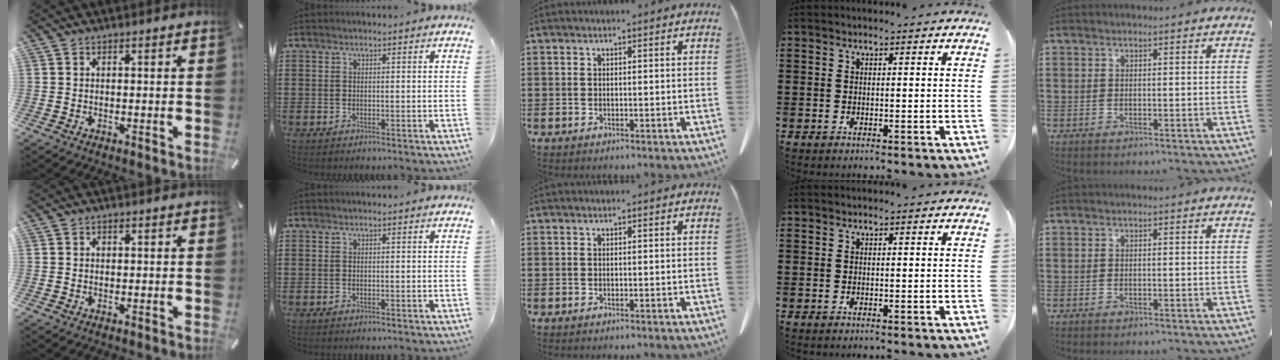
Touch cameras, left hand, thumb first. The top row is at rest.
{"thumb": {"total": 0.7, "force": [0.1, 0.6, 0.3], "torque": [-0.007, 0.002, 0.001]}}